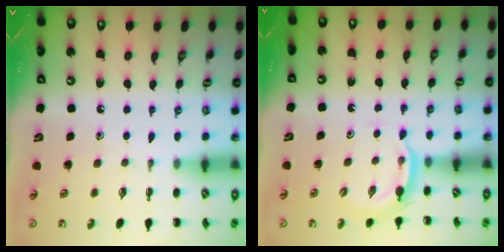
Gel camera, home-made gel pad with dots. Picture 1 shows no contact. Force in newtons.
{"total": 2.9, "press": 2.8, "slide": 0.7}